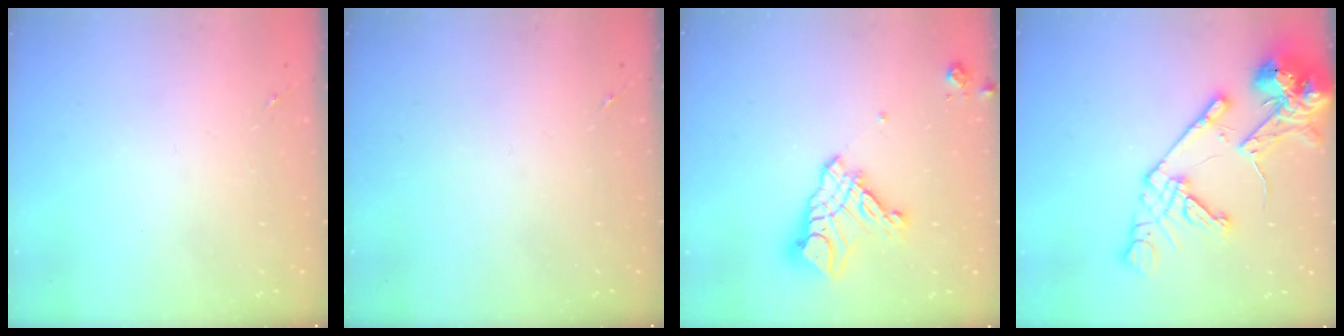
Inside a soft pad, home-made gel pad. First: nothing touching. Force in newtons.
{"total": 0.0}
{"total": 14.4, "press": 14.3, "slide": 1.5}
{"total": 18.1, "press": 17.9, "slide": 2.8}